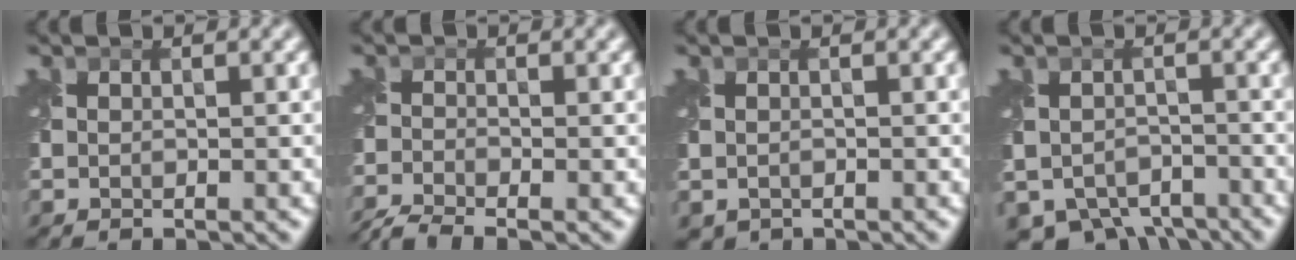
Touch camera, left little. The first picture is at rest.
{"total": 3.4, "force": [-3.1, 0.6, 1.4], "torque": [-0.031, -0.015, -0.075]}
{"total": 0.9, "force": [-0.4, 0.7, 0.3], "torque": [-0.008, -0.007, -0.005]}
{"total": 6.3, "force": [-4.9, 3.3, 2.2], "torque": [-0.028, -0.023, -0.074]}